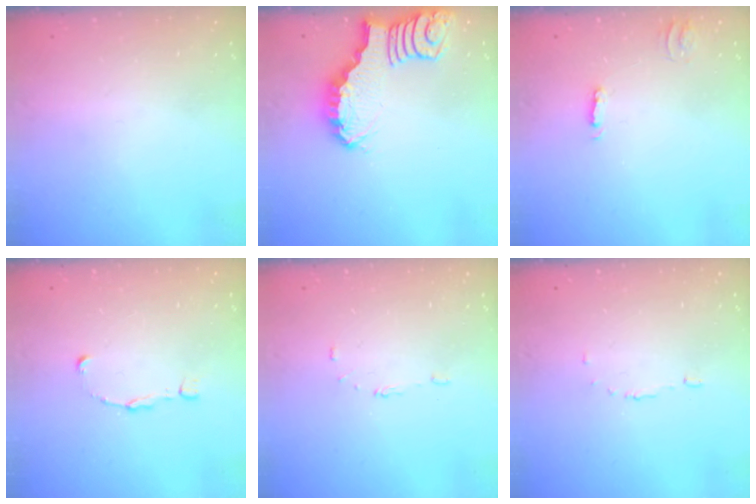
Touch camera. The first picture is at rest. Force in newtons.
{"total": 2.1, "press": 2.1, "slide": 0.2}
{"total": 2.5, "press": 2.5, "slide": 0.2}
{"total": 0.9, "press": 0.9, "slide": 0.0}
{"total": 5.9, "press": 5.9, "slide": 0.5}
{"total": 3.4, "press": 3.4, "slide": 0.4}